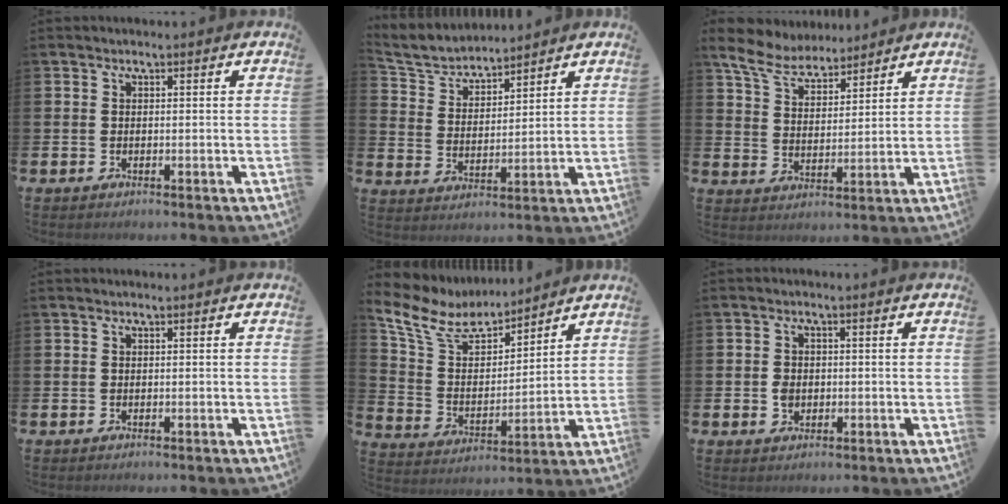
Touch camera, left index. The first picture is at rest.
{"total": 4.8, "force": [4.7, 1.2, 0.2], "torque": [-0.029, -0.027, 0.082]}
{"total": 6.6, "force": [6.1, 2.2, 1.4], "torque": [-0.058, -0.031, 0.110]}
{"total": 0.0}
{"total": 9.7, "force": [8.2, 4.0, 3.2], "torque": [-0.111, -0.046, 0.147]}
{"total": 2.2, "force": [-0.2, 1.9, 1.2], "torque": [-0.016, 0.006, -0.008]}